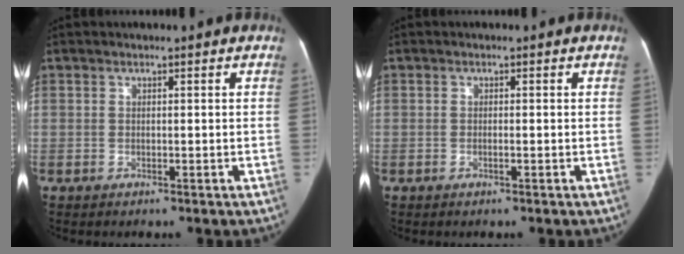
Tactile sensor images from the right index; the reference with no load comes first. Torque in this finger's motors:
{"motor_torque": [-0.20, 0.08, -0.04, 0.00]}